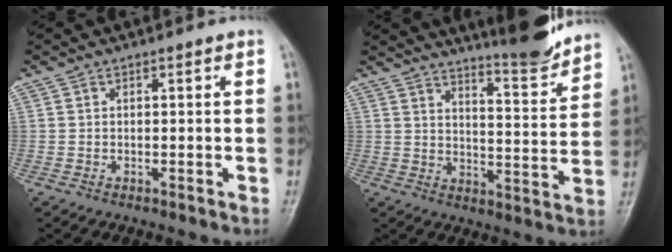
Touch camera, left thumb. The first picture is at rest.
{"total": 11.9, "force": [11.0, 0.8, 4.6], "torque": [-0.051, -0.085, 0.157]}